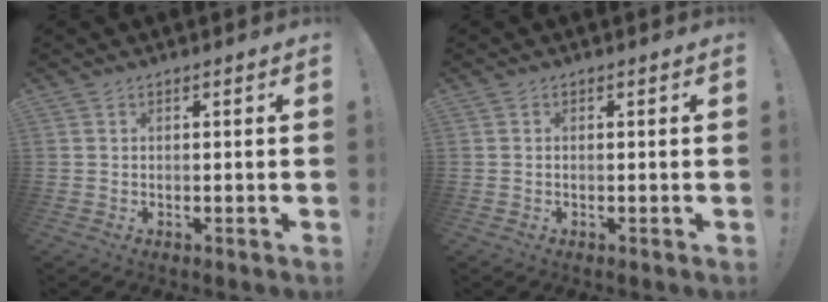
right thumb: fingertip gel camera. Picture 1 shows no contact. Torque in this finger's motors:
{"motor_torque": [-0.03, 0.03, -0.08, -0.02, -0.02]}